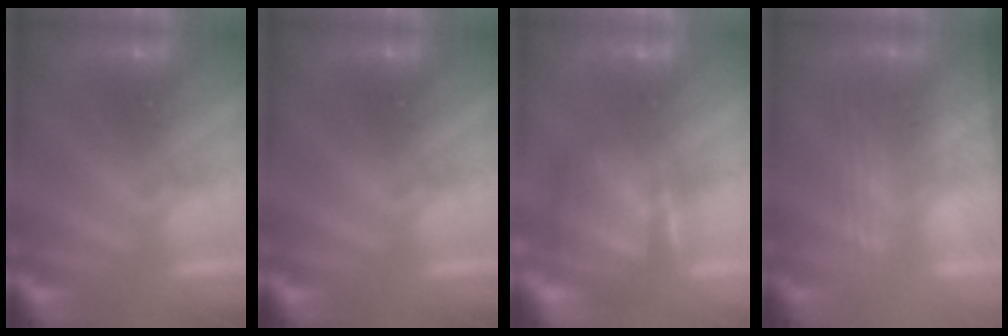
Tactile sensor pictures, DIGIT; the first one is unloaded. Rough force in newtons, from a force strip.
{"total": 0.0}
{"total": 7.1}
{"total": 2.7}